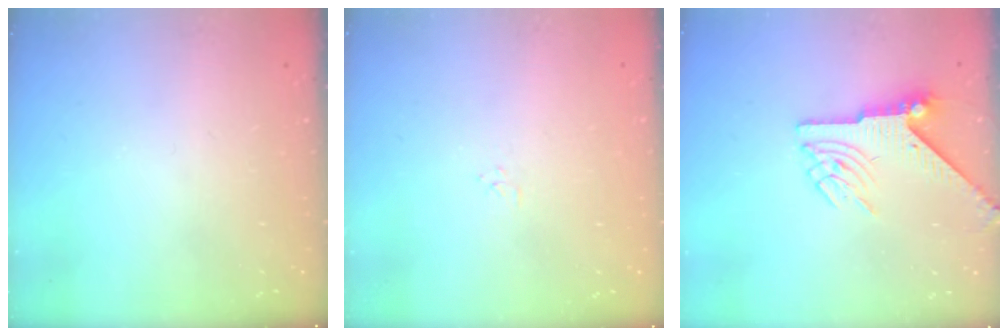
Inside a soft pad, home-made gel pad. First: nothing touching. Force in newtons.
{"total": 2.9, "press": 2.9, "slide": 0.3}
{"total": 6.5, "press": 6.4, "slide": 1.0}